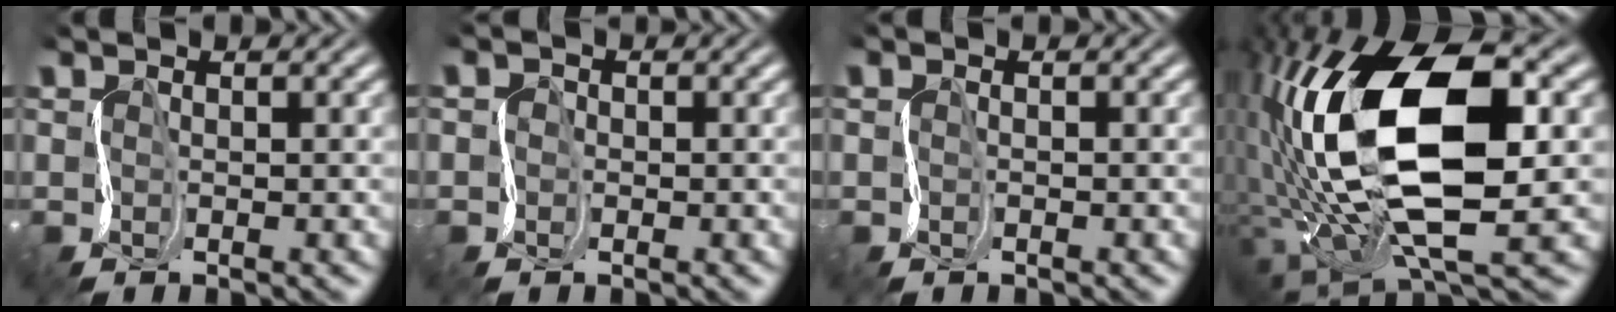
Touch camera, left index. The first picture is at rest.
{"total": 1.3, "force": [-0.5, 0.0, -1.2], "torque": [0.008, 0.011, -0.007]}
{"total": 0.6, "force": [0.0, -0.1, -0.6], "torque": [0.000, 0.002, -0.009]}
{"total": 14.1, "force": [-0.1, 6.8, 12.3], "torque": [-0.264, 0.012, -0.002]}